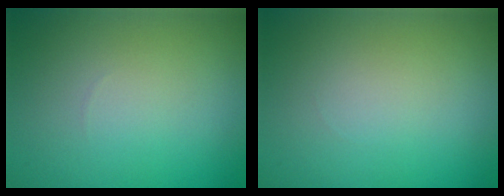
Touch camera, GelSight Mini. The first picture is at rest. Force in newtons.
{"total": 0.0}